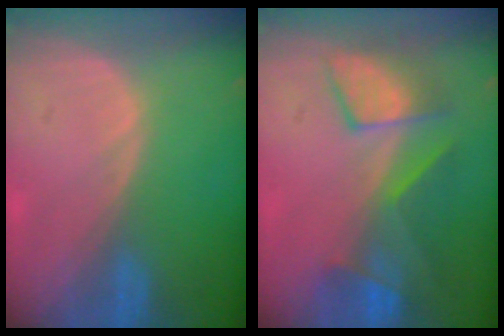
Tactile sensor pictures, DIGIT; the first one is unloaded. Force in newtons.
{"total": 7.8, "press": 7.6, "slide": 1.9}